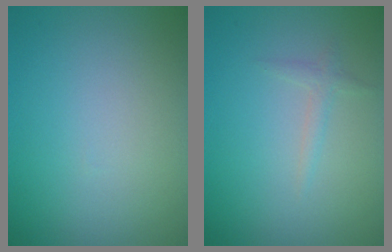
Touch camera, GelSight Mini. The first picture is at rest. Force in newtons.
{"total": 1.0, "press": 1.0, "slide": 0.0}